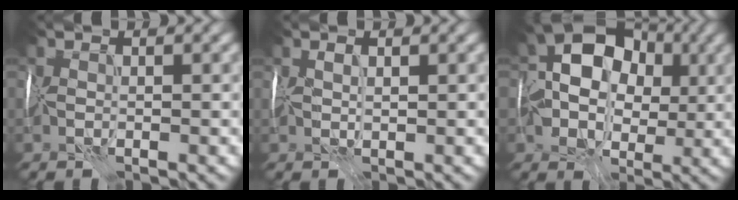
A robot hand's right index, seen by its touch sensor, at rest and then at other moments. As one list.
[{"total": 0.8, "force": [0.7, 0.1, 0.4], "torque": [-0.006, 0.008, 0.014]}, {"total": 9.6, "force": [1.1, 7.5, 6.0], "torque": [-0.078, 0.025, 0.002]}]